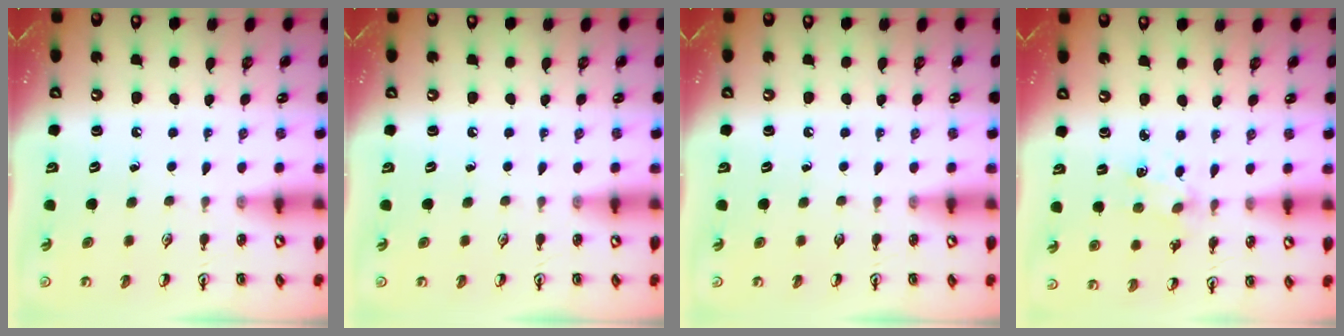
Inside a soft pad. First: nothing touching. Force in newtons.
{"total": 0.0}
{"total": 0.0}
{"total": 1.6, "press": 1.6, "slide": 0.1}